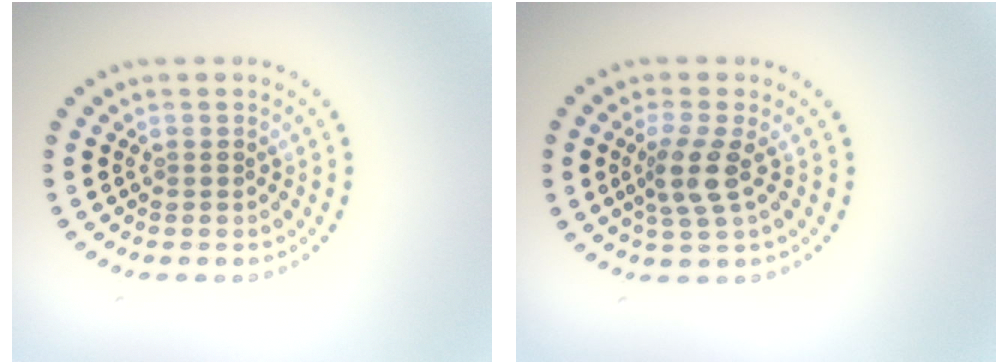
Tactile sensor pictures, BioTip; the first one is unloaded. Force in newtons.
{"total": 2.9, "press": 2.3, "slide": 1.8}